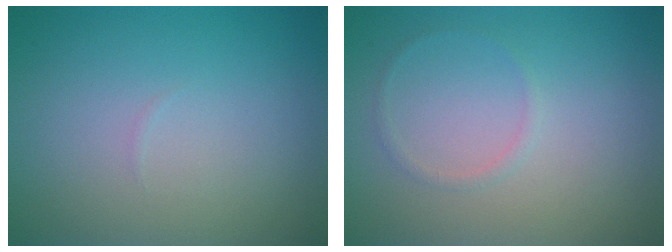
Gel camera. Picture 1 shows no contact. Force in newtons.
{"total": 0.6, "press": 0.6, "slide": 0.1}